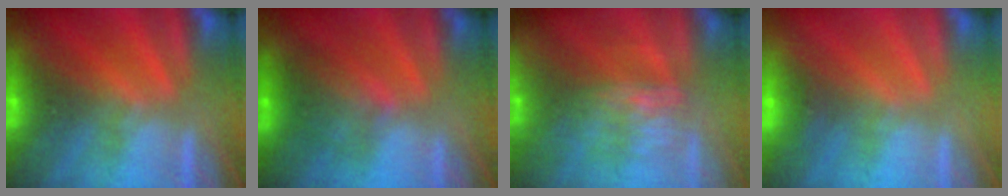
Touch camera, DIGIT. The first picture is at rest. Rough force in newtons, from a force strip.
{"total": 2.2}
{"total": 6.8}
{"total": 2.4}